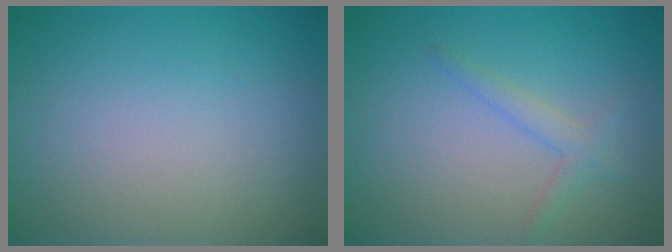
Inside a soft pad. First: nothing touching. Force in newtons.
{"total": 1.6, "press": 1.6, "slide": 0.1}